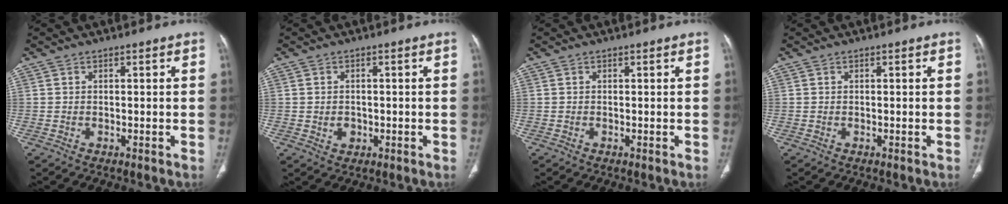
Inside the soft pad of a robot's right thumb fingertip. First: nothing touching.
{"total": 2.2, "force": [-0.4, 1.8, 1.1], "torque": [-0.008, 0.003, -0.001]}
{"total": 0.0}
{"total": 0.0}